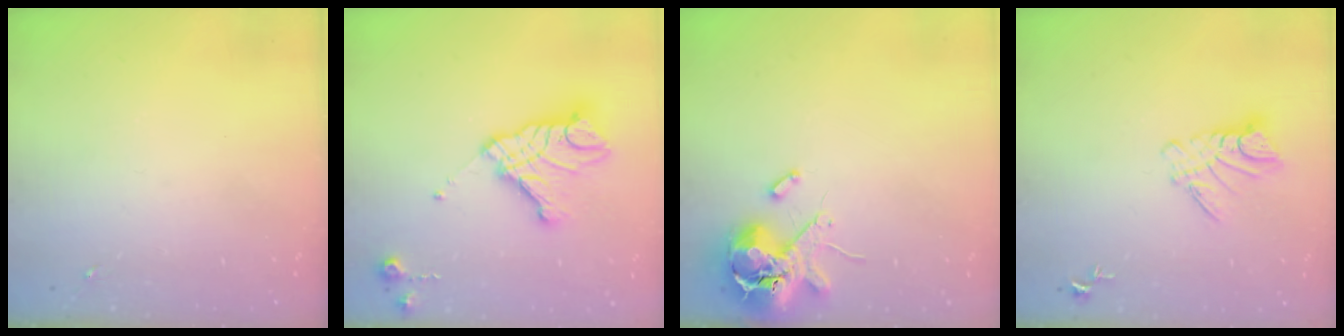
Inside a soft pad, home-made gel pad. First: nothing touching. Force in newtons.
{"total": 18.0, "press": 17.9, "slide": 1.7}
{"total": 12.2, "press": 12.0, "slide": 1.8}
{"total": 9.2, "press": 9.2, "slide": 0.9}